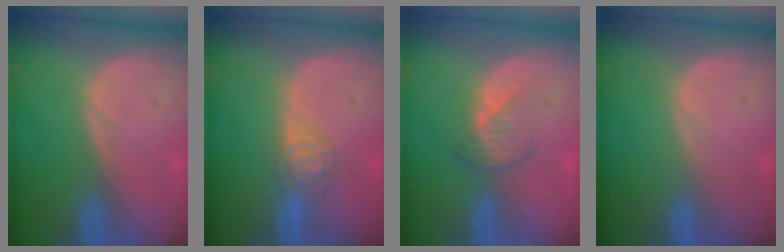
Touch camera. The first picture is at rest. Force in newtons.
{"total": 4.1, "press": 4.0, "slide": 0.9}
{"total": 3.0, "press": 2.9, "slide": 0.7}
{"total": 0.0}